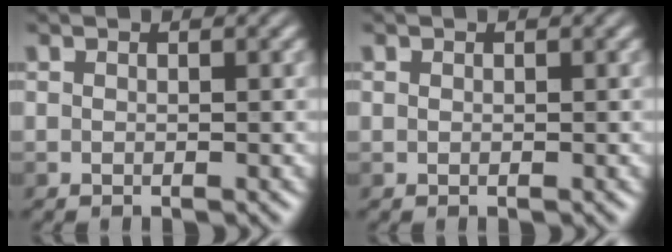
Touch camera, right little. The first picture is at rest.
{"total": 0.0}